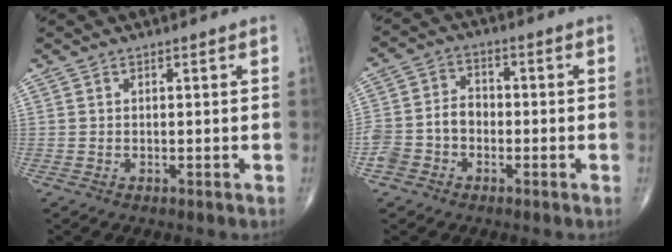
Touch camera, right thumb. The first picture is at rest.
{"total": 7.7, "force": [-2.4, 6.1, 4.1], "torque": [-0.072, 0.033, -0.050]}